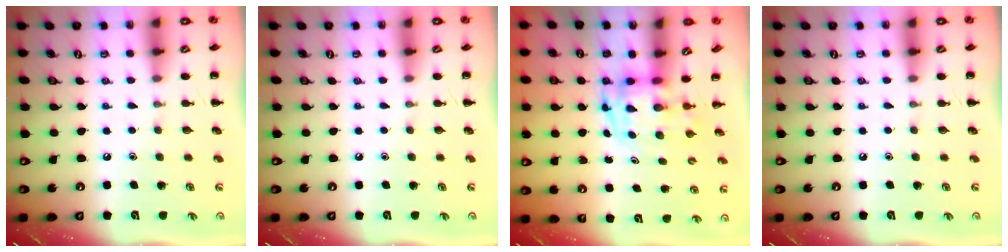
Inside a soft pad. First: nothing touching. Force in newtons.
{"total": 0.0}
{"total": 3.4, "press": 3.3, "slide": 0.7}
{"total": 0.0}